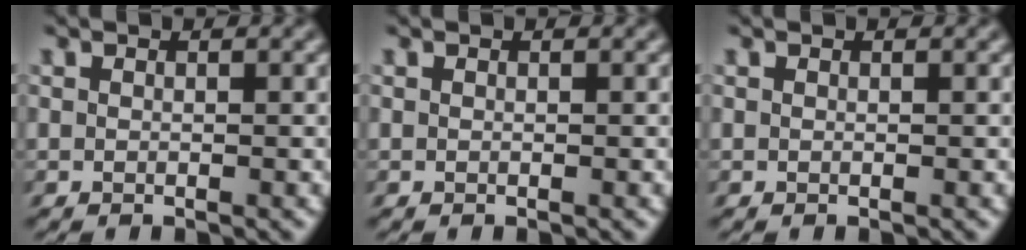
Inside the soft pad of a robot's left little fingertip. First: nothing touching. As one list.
[{"total": 0.0}, {"total": 0.0}]